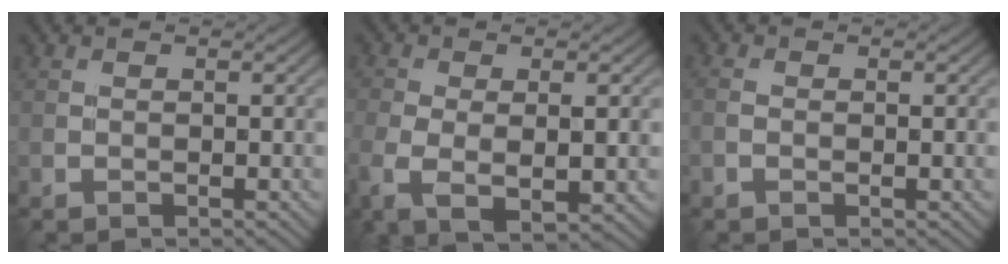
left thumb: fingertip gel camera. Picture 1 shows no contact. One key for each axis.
{"total": 6.8, "fx": -1.5, "fy": 3.2, "fz": 5.8, "tx": -0.132, "ty": -0.024, "tz": -0.021}
{"total": 1.1, "fx": -0.3, "fy": 0.6, "fz": 0.8, "tx": -0.022, "ty": 0.001, "tz": -0.009}